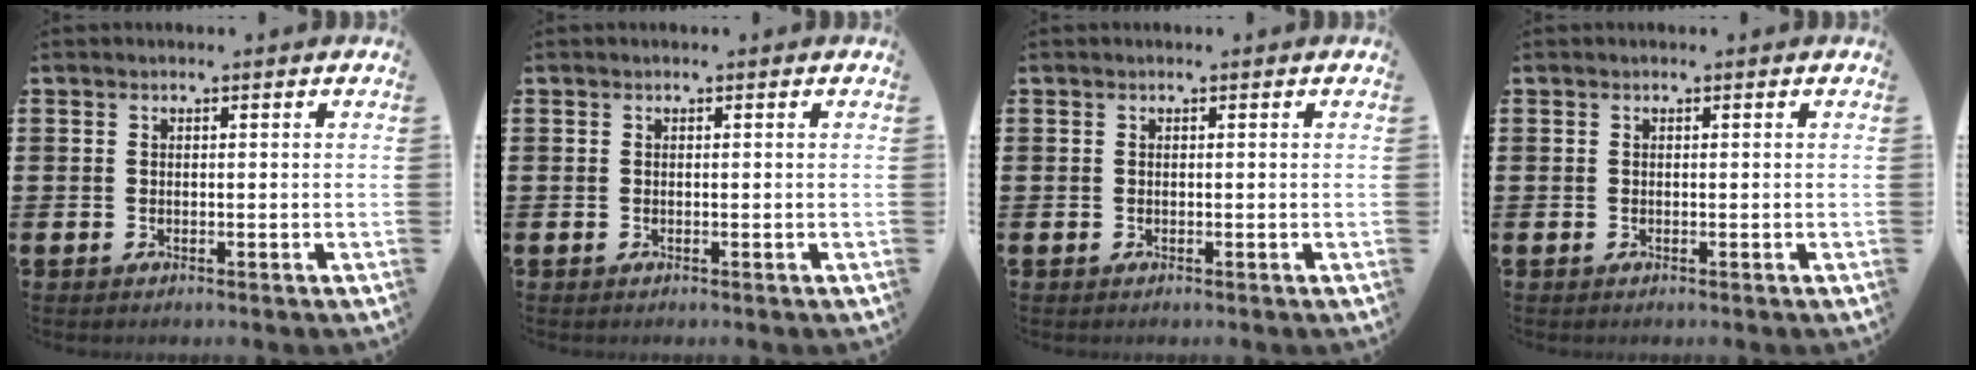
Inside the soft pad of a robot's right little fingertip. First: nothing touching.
{"total": 0.0}
{"total": 0.0}
{"total": 0.0}